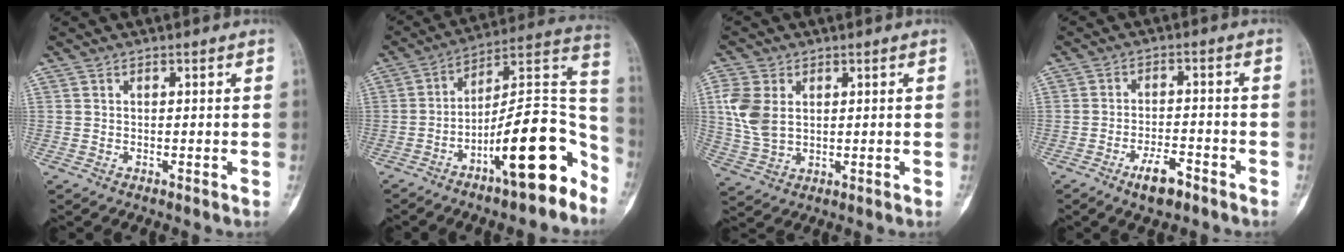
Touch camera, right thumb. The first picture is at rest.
{"total": 19.1, "force": [-9.9, 5.4, 15.4], "torque": [-0.202, 0.095, -0.160]}
{"total": 8.3, "force": [1.8, 5.7, 5.8], "torque": [-0.125, -0.001, 0.042]}
{"total": 5.6, "force": [-3.7, 2.0, 3.8], "torque": [-0.061, 0.020, -0.060]}